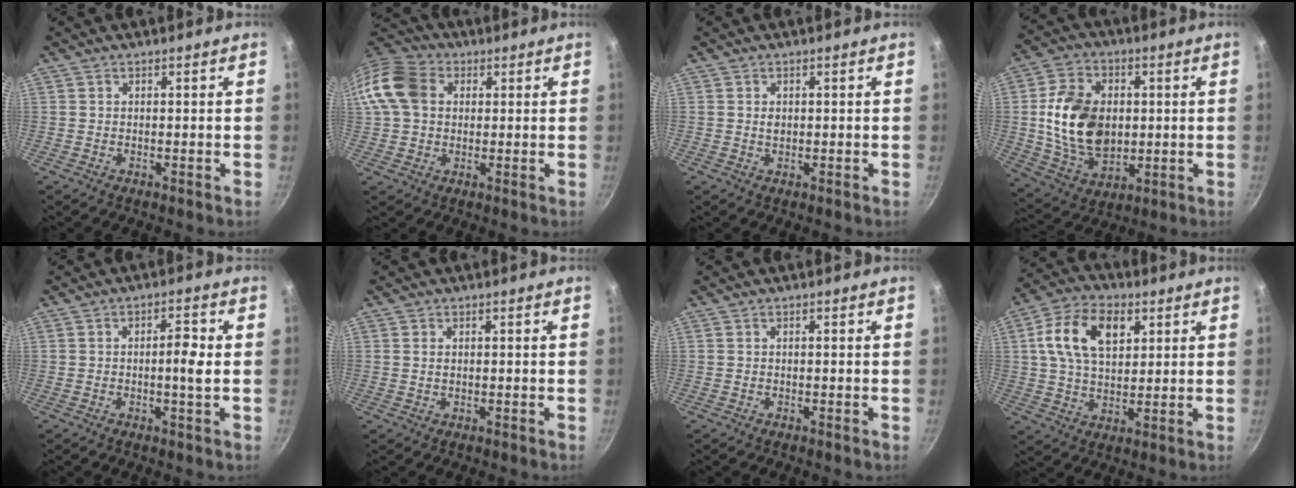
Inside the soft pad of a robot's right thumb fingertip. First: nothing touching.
{"total": 11.4, "force": [2.2, 8.8, 6.9], "torque": [-0.119, 0.018, 0.023]}
{"total": 1.1, "force": [0.1, 0.8, 0.7], "torque": [-0.010, 0.000, 0.003]}
{"total": 13.7, "force": [0.9, 9.1, 10.1], "torque": [-0.169, -0.011, 0.026]}
{"total": 4.1, "force": [-0.2, 0.8, 4.1], "torque": [-0.068, 0.009, -0.004]}
{"total": 1.0, "force": [0.2, 0.7, 0.7], "torque": [-0.012, 0.002, 0.003]}
{"total": 0.0}
{"total": 13.6, "force": [4.3, 8.5, 9.7], "torque": [-0.160, 0.003, 0.068]}